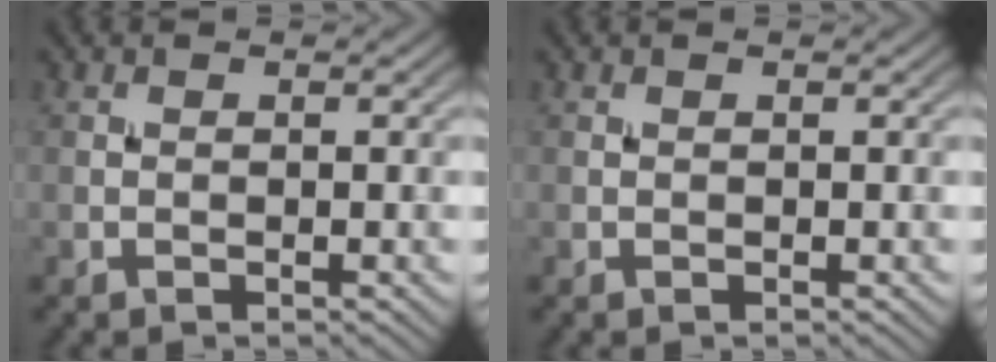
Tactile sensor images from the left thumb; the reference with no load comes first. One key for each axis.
{"total": 0.0}